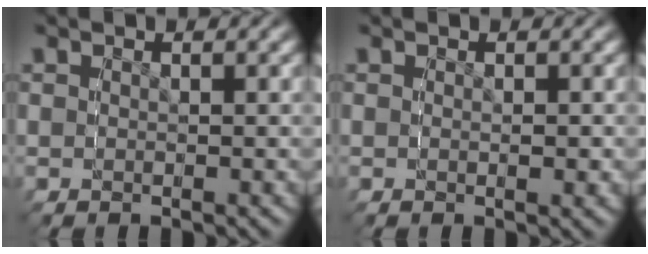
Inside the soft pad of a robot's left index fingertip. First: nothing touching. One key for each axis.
{"total": 0.5, "fx": 0.0, "fy": 0.0, "fz": 0.5, "tx": -0.008, "ty": -0.003, "tz": -0.001}